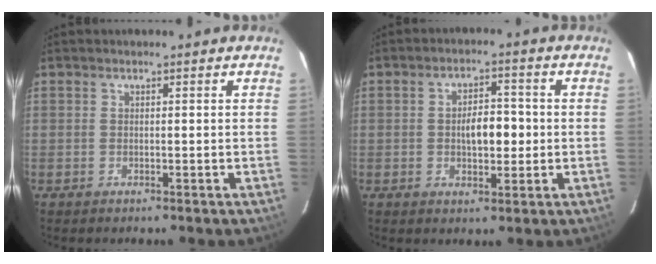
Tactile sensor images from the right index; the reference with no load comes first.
{"total": 5.7, "force": [-0.3, 2.6, 5.1], "torque": [-0.085, 0.010, -0.002]}